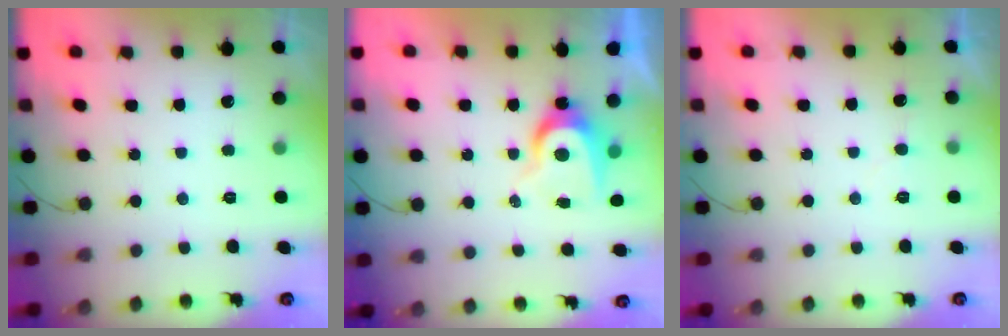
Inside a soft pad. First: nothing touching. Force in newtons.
{"total": 8.2, "press": 8.2, "slide": 0.3}
{"total": 3.1, "press": 3.1, "slide": 0.2}